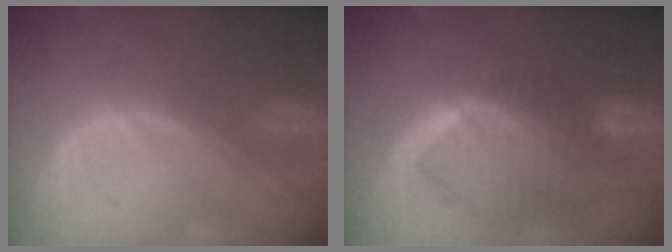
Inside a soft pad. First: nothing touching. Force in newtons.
{"total": 10.2, "press": 8.8, "slide": 5.1}